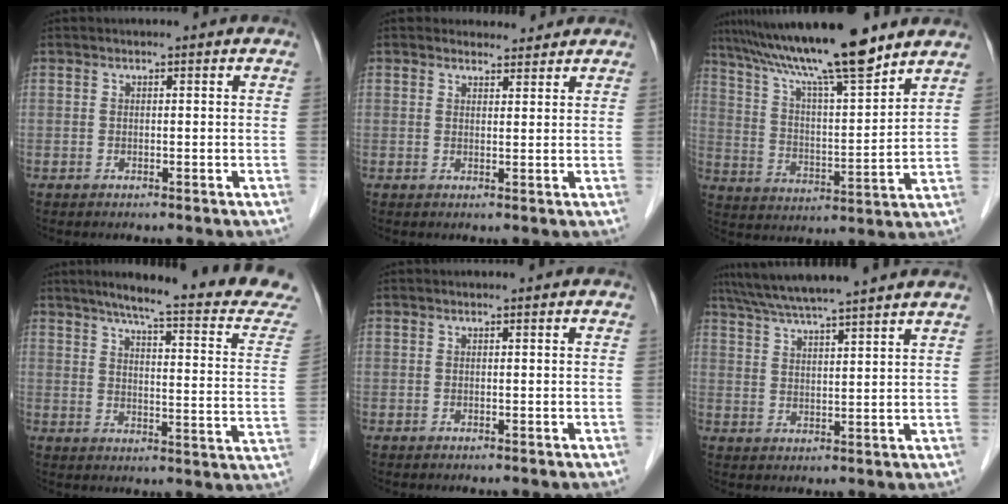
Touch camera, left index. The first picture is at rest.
{"total": 2.7, "force": [2.5, 1.0, -0.1], "torque": [-0.002, 0.004, 0.034]}
{"total": 17.3, "force": [14.1, 0.9, 9.9], "torque": [-0.170, 0.012, 0.240]}
{"total": 21.1, "force": [18.6, 0.3, 10.0], "torque": [-0.132, -0.055, 0.224]}
{"total": 0.0}
{"total": 14.0, "force": [12.2, -0.5, 6.8], "torque": [-0.123, 0.033, 0.178]}